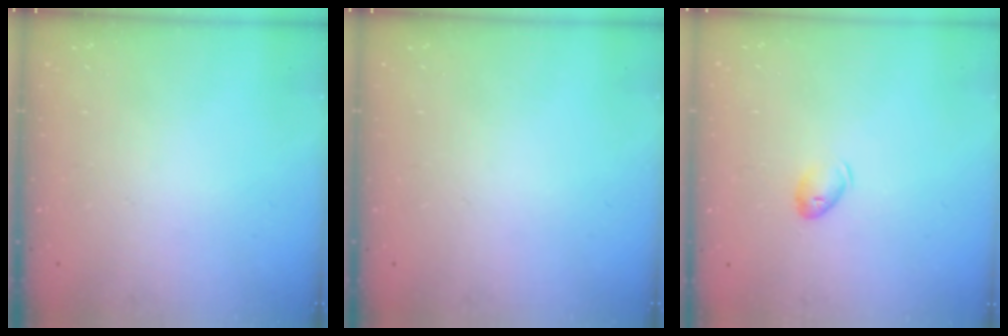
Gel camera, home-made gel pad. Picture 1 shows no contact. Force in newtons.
{"total": 0.0}
{"total": 6.4, "press": 6.3, "slide": 1.1}